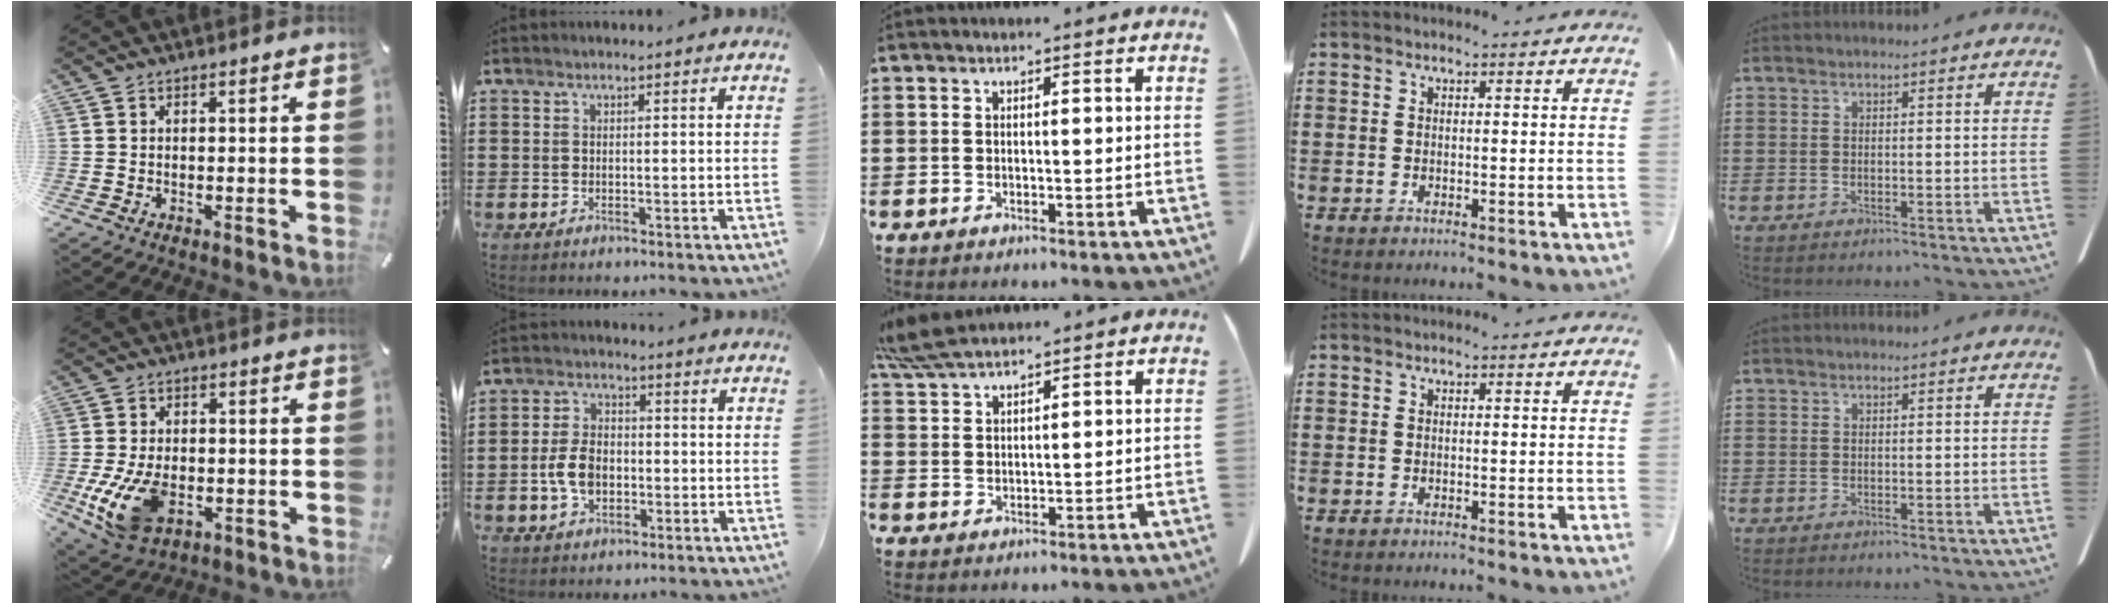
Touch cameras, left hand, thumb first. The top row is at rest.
{"thumb": {"total": 12.4, "force": [-3.3, 8.0, 9.0], "torque": [-0.189, -0.003, -0.055]}, "index": {"total": 5.8, "force": [-1.4, 3.8, 4.2], "torque": [-0.104, 0.001, -0.032]}, "middle": {"total": 6.1, "force": [5.2, 1.0, 2.9], "torque": [-0.071, -0.009, 0.101]}}